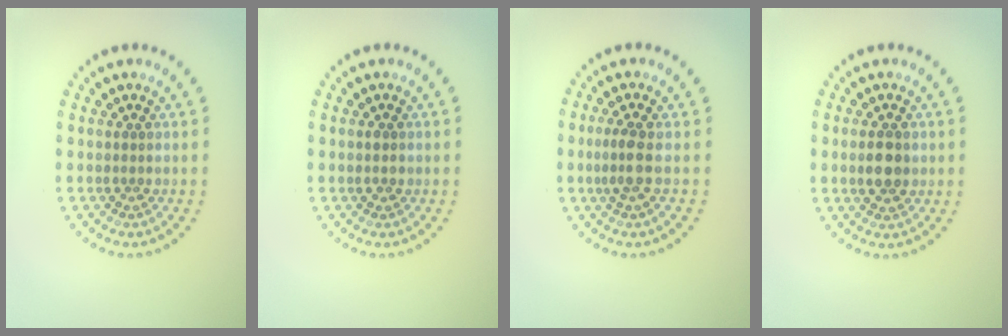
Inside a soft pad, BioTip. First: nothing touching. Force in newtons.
{"total": 1.1, "press": 1.1, "slide": 0.1}
{"total": 2.0, "press": 1.8, "slide": 1.0}
{"total": 2.7, "press": 2.6, "slide": 0.2}